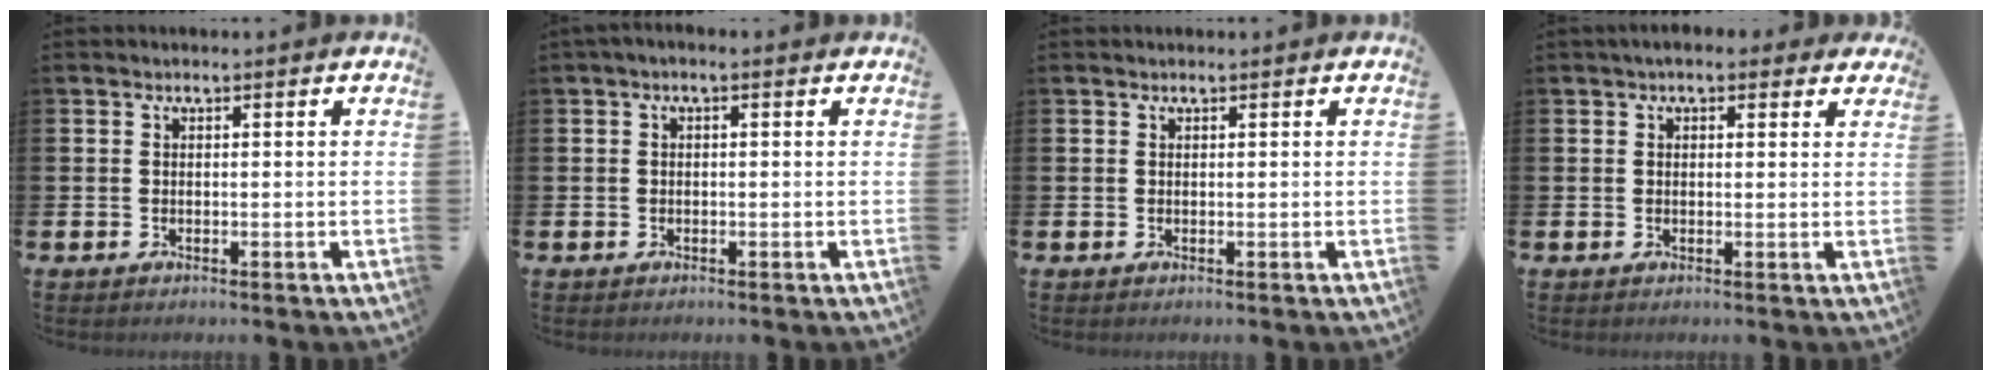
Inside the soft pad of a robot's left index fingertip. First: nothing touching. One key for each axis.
{"total": 0.7, "fx": -0.3, "fy": 0.2, "fz": 0.6, "tx": -0.004, "ty": -0.001, "tz": -0.008}
{"total": 0.0}
{"total": 2.5, "fx": 2.1, "fy": 1.0, "fz": 0.8, "tx": -0.009, "ty": -0.001, "tz": 0.034}